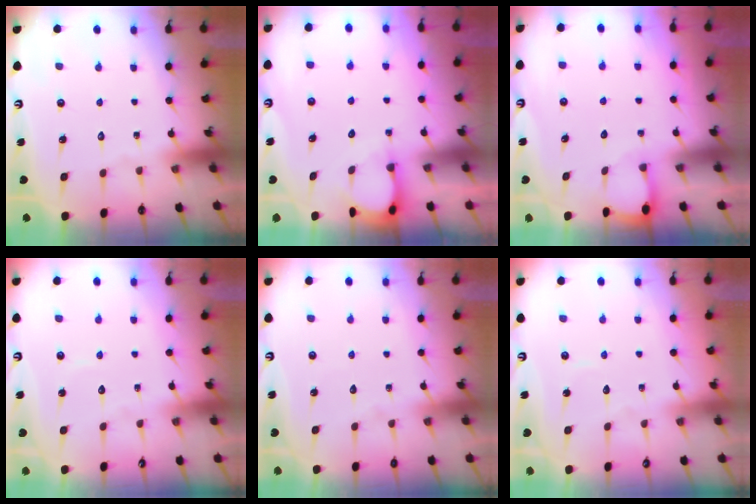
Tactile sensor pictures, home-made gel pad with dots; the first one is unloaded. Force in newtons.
{"total": 3.0, "press": 3.0, "slide": 0.3}
{"total": 2.0, "press": 1.9, "slide": 0.3}
{"total": 3.5, "press": 3.5, "slide": 0.3}
{"total": 3.2, "press": 3.2, "slide": 0.4}
{"total": 2.6, "press": 2.6, "slide": 0.3}